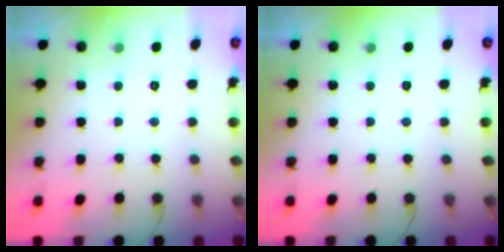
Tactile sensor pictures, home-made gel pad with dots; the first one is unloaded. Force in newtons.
{"total": 0.0}